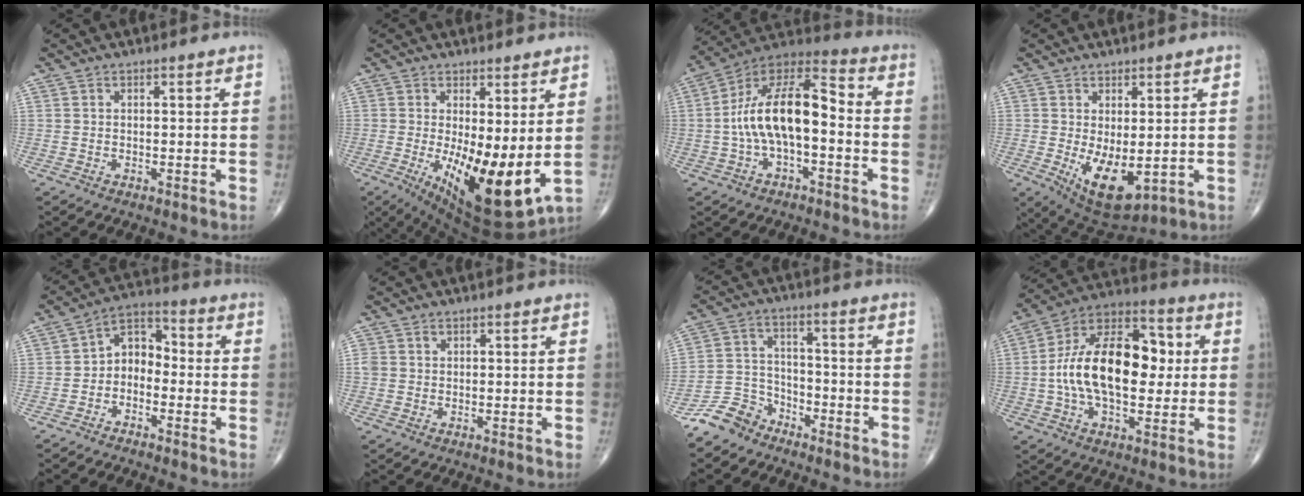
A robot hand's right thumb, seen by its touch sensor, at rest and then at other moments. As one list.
[{"total": 15.4, "force": [-1.0, 5.5, 14.3], "torque": [-0.225, -0.039, 0.006]}, {"total": 15.8, "force": [-1.7, 7.2, 14.0], "torque": [-0.252, 0.054, -0.041]}, {"total": 9.7, "force": [-1.3, 4.5, 8.5], "torque": [-0.131, -0.019, 0.001]}, {"total": 6.6, "force": [-1.8, 4.9, 4.1], "torque": [-0.044, 0.037, -0.052]}, {"total": 2.0, "force": [0.6, 1.8, 0.7], "torque": [-0.008, 0.003, 0.013]}, {"total": 7.4, "force": [-6.0, 4.3, 1.1], "torque": [-0.007, 0.044, -0.127]}, {"total": 21.0, "force": [0.6, 11.8, 17.4], "torque": [-0.278, 0.030, 0.005]}]